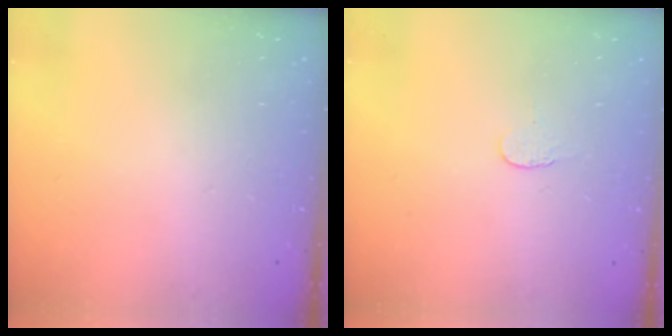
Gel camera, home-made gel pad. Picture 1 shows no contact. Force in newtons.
{"total": 3.4, "press": 3.4, "slide": 0.3}